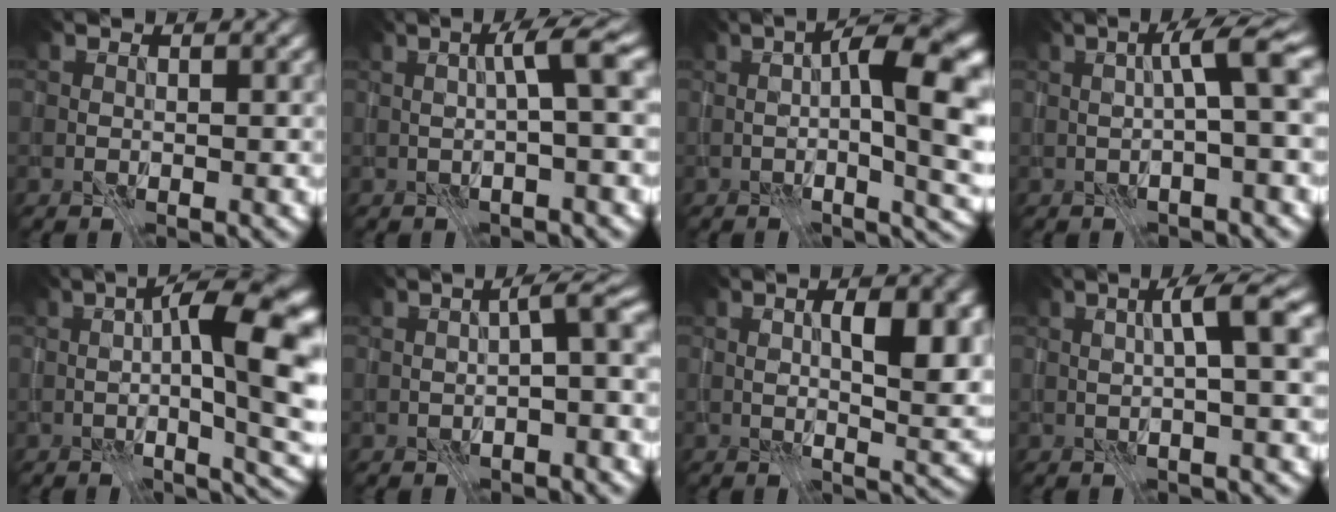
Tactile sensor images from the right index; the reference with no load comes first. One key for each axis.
{"total": 3.0, "fx": 0.2, "fy": -0.2, "fz": 2.9, "tx": -0.048, "ty": 0.017, "tz": -0.002}
{"total": 7.4, "fx": -0.4, "fy": 1.7, "fz": 7.2, "tx": -0.108, "ty": 0.010, "tz": -0.011}
{"total": 3.7, "fx": 0.1, "fy": 0.0, "fz": 3.7, "tx": -0.059, "ty": 0.021, "tz": -0.004}
{"total": 9.3, "fx": -0.7, "fy": 2.2, "fz": 9.0, "tx": -0.133, "ty": 0.012, "tz": -0.010}
{"total": 3.2, "fx": -1.0, "fy": 0.5, "fz": 3.0, "tx": -0.047, "ty": 0.012, "tz": -0.021}
{"total": 6.3, "fx": 1.3, "fy": 2.1, "fz": 5.8, "tx": -0.084, "ty": -0.001, "tz": 0.023}
{"total": 3.3, "fx": 0.7, "fy": -0.1, "fz": 3.2, "tx": -0.049, "ty": 0.014, "tz": 0.009}